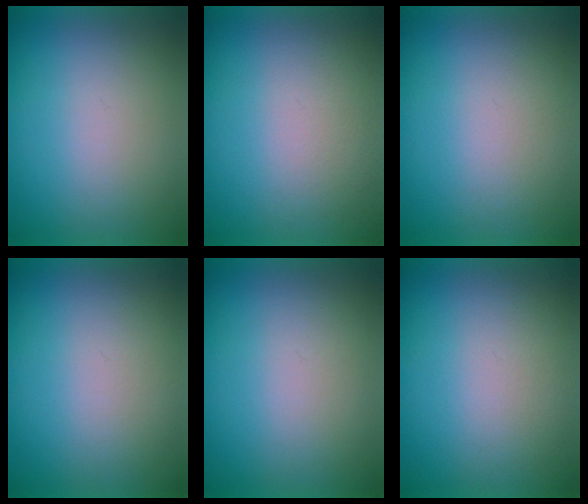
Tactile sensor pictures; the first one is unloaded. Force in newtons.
{"total": 2.0}
{"total": 1.0}
{"total": 1.1}
{"total": 1.0}
{"total": 1.2}